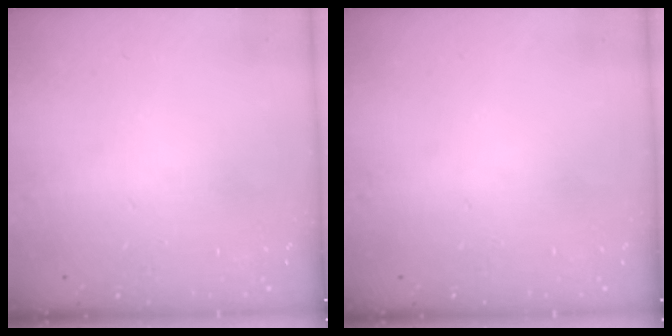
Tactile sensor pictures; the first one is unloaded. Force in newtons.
{"total": 0.0}